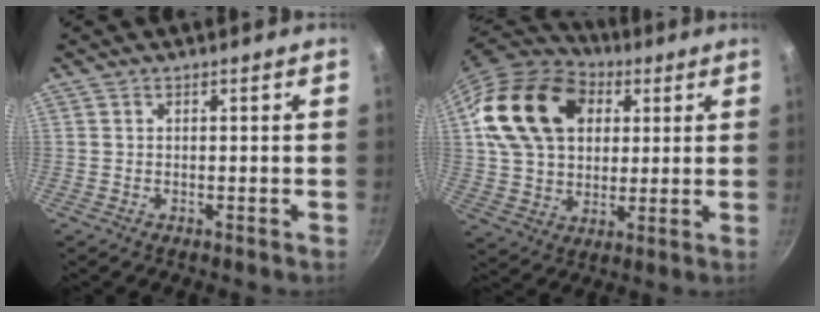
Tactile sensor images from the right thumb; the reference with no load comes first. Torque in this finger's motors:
{"motor_torque": [2.26, 2.42, 0.19, 0.19, 0.51]}